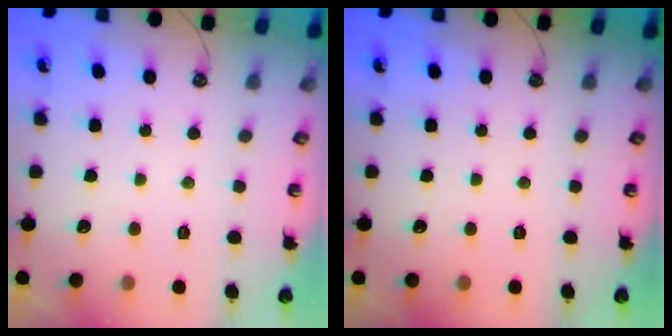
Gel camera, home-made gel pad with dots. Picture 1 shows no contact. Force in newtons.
{"total": 0.0}